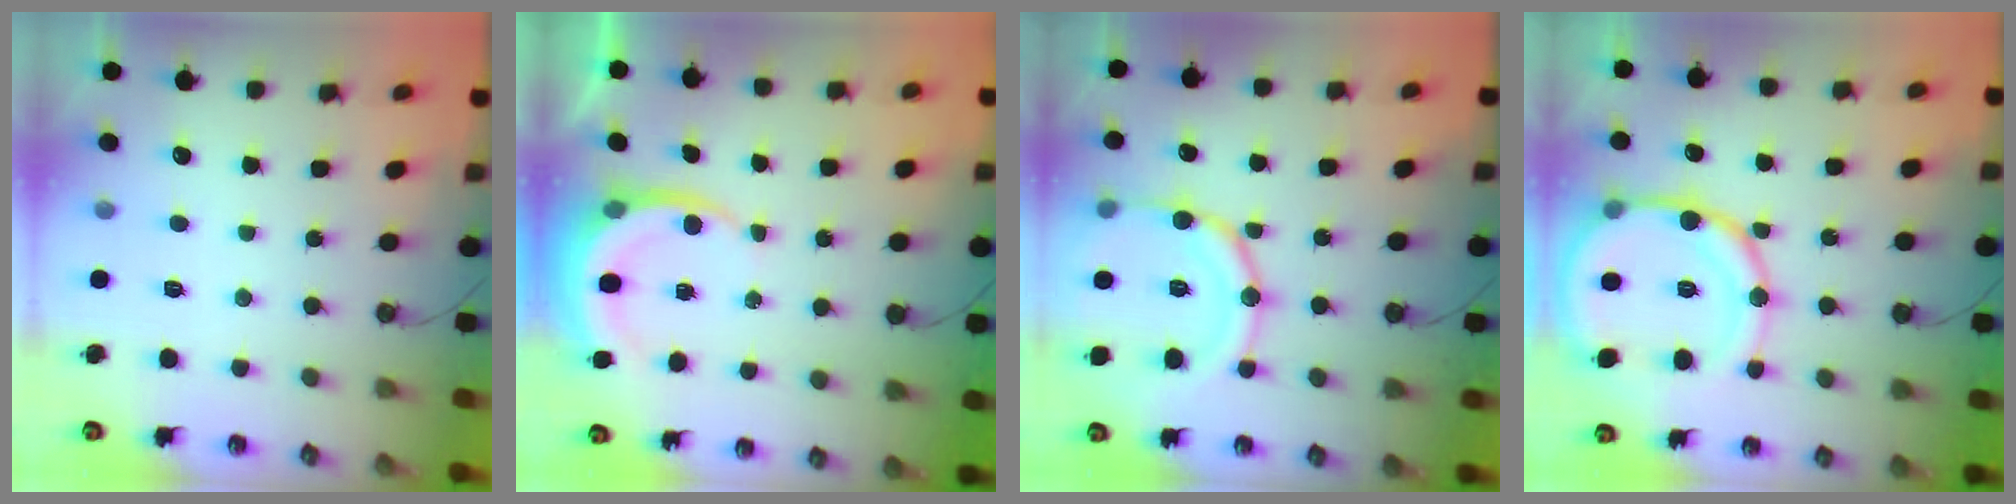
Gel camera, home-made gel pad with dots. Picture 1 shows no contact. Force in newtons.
{"total": 5.3, "press": 5.3, "slide": 0.4}
{"total": 16.3, "press": 16.3, "slide": 1.1}
{"total": 19.2, "press": 19.0, "slide": 2.4}